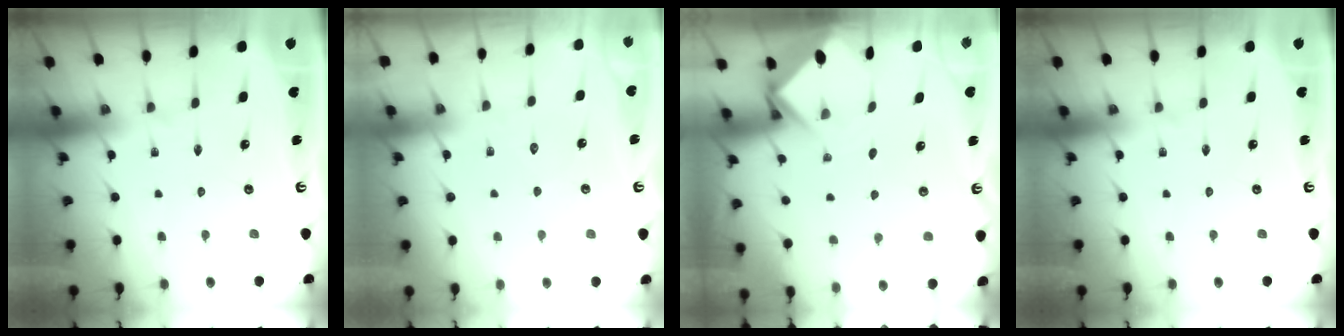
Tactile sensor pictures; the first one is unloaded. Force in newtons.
{"total": 2.9, "press": 2.8, "slide": 0.3}
{"total": 3.8, "press": 3.8, "slide": 0.2}
{"total": 0.0}